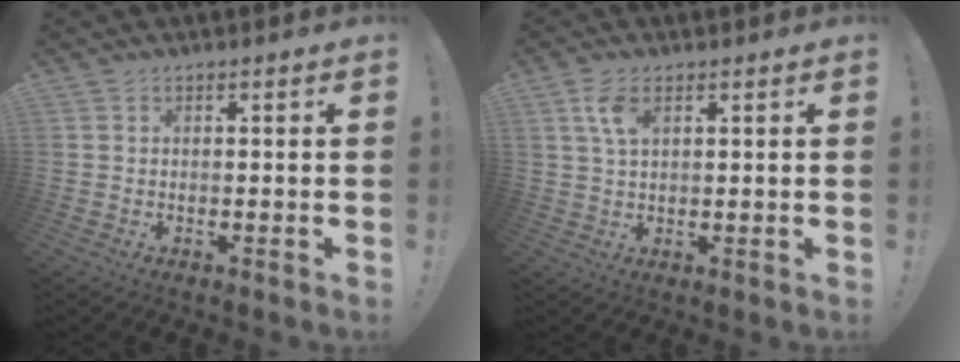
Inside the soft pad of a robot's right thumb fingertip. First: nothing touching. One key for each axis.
{"total": 5.5, "fx": 2.4, "fy": 2.8, "fz": 4.1, "tx": -0.076, "ty": -0.006, "tz": 0.040}